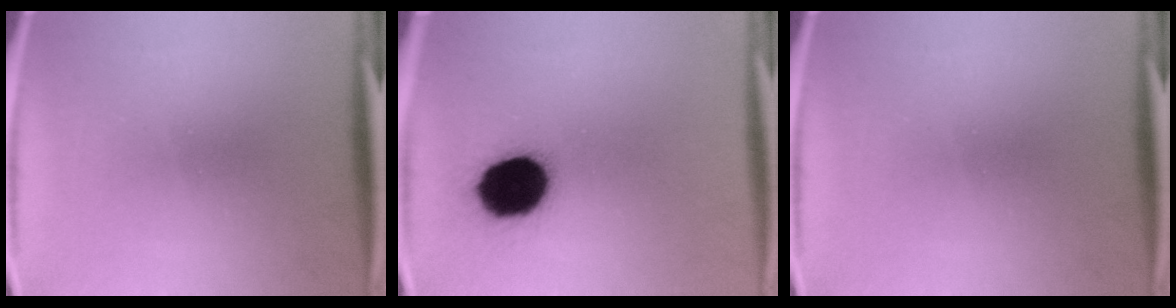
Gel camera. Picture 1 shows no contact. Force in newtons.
{"total": 16.2}
{"total": 0.0}